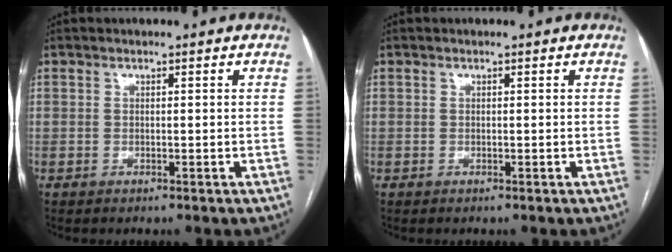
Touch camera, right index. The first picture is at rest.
{"total": 0.0}